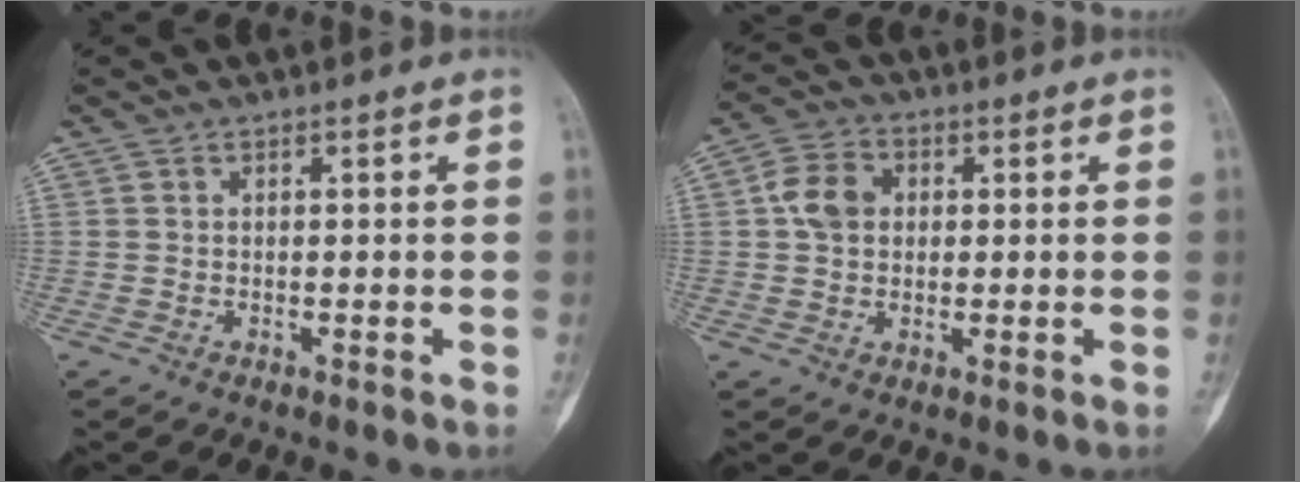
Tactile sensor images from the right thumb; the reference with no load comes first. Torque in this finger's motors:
{"motor_torque": [0.74, 0.92, 0.72, 0.09, 0.19]}